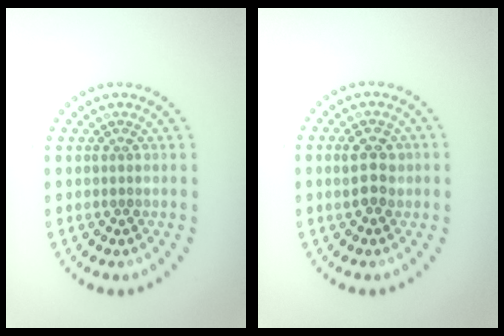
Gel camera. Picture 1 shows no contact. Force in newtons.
{"total": 2.6, "press": 2.6, "slide": 0.3}